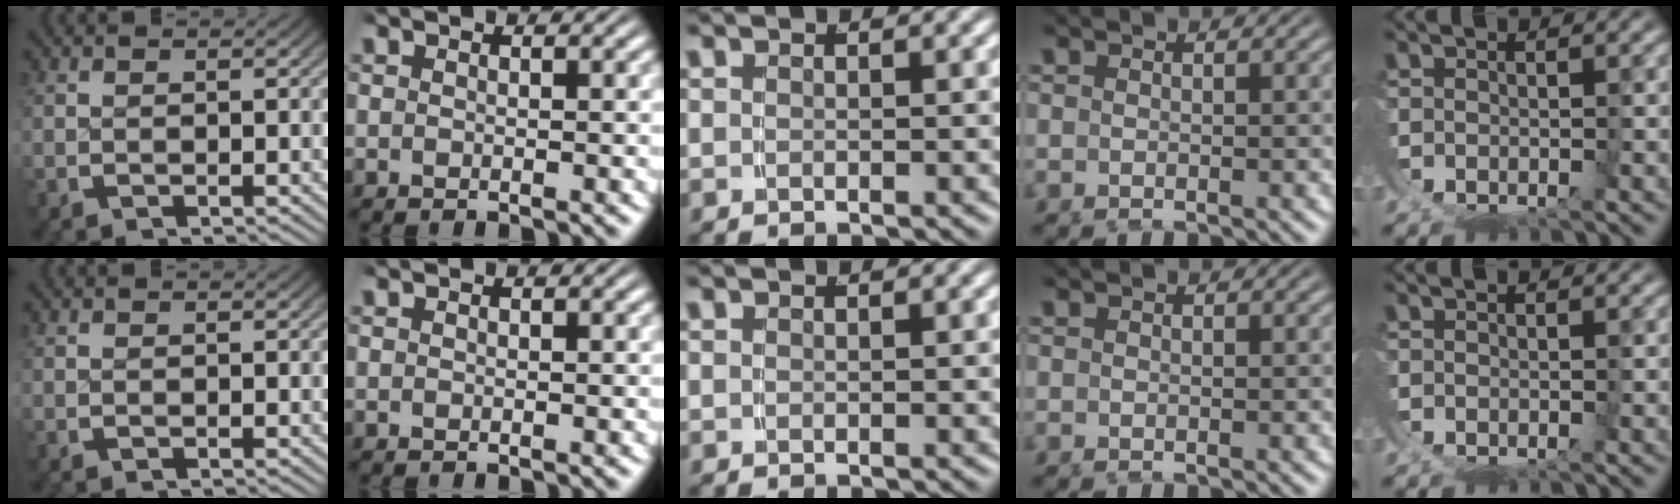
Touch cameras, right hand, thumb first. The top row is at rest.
{}